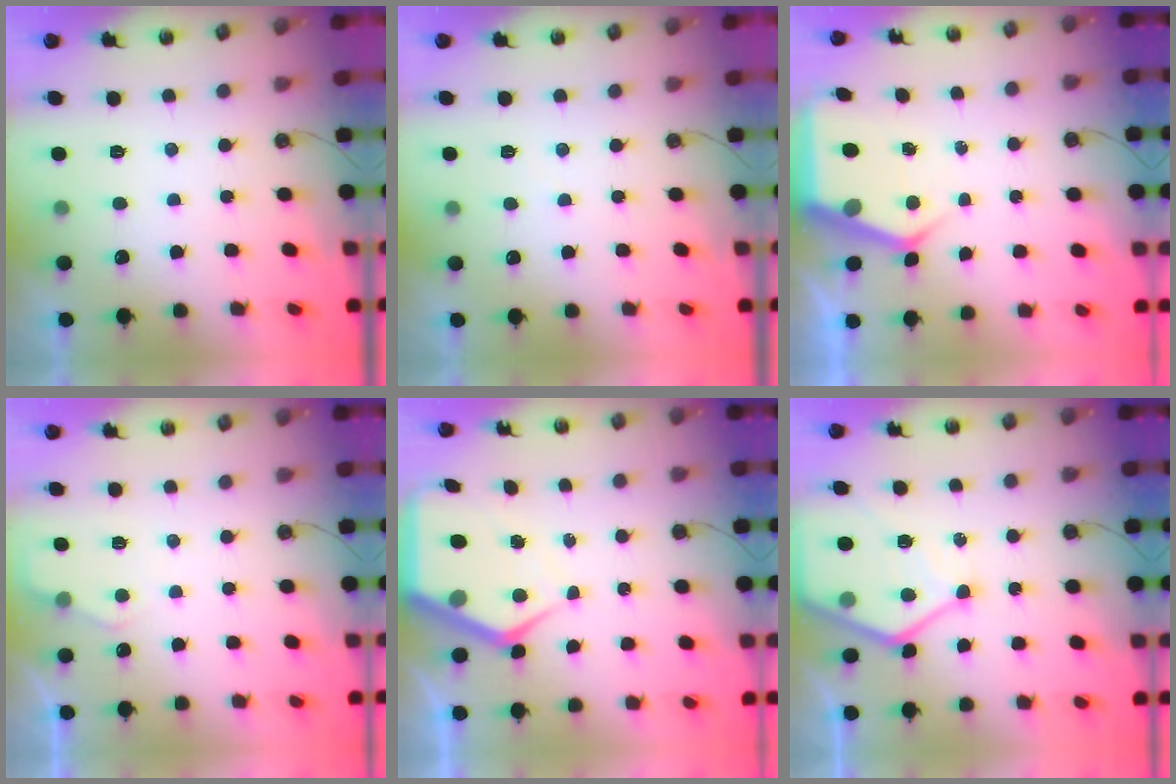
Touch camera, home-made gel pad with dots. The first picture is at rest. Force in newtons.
{"total": 3.4, "press": 3.4, "slide": 0.4}
{"total": 5.8, "press": 5.7, "slide": 0.8}
{"total": 3.5, "press": 3.5, "slide": 0.5}
{"total": 9.0, "press": 8.9, "slide": 0.8}
{"total": 13.7, "press": 13.6, "slide": 1.5}